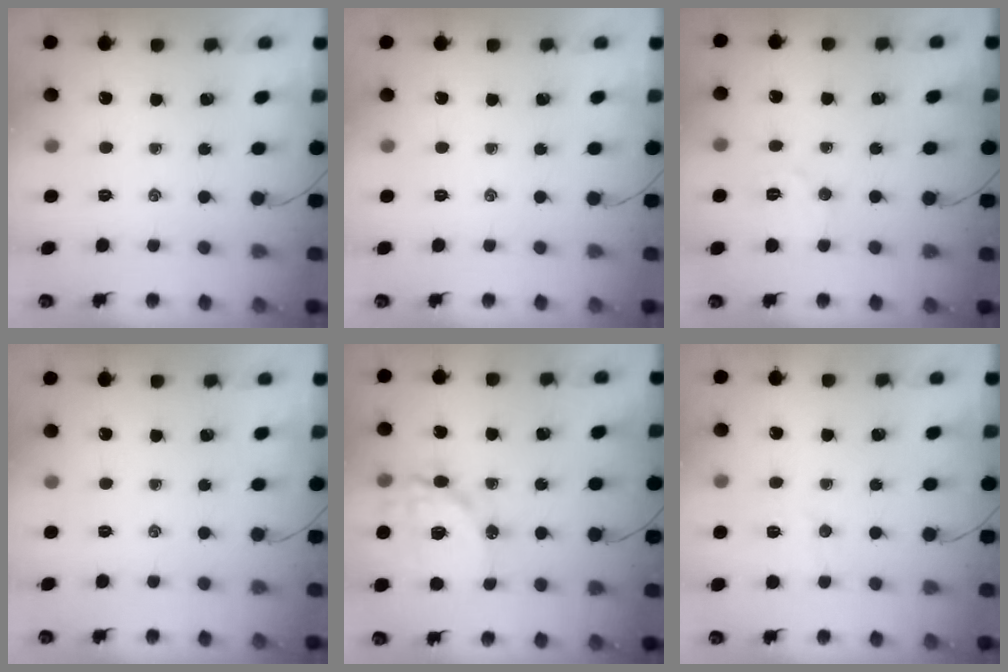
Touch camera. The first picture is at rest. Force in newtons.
{"total": 0.0}
{"total": 6.0, "press": 5.9, "slide": 1.1}
{"total": 0.0}
{"total": 14.6, "press": 14.4, "slide": 2.6}
{"total": 4.9, "press": 4.9, "slide": 0.7}